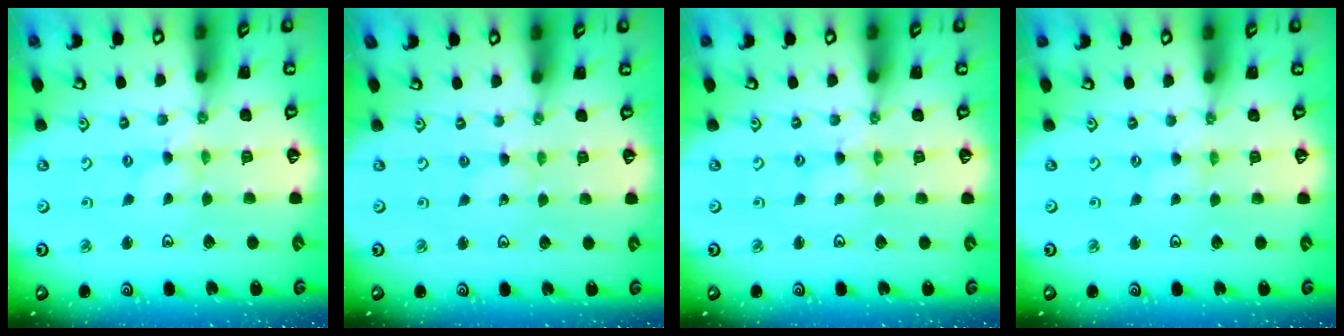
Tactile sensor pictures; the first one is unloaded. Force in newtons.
{"total": 1.0, "press": 1.0, "slide": 0.2}
{"total": 2.3, "press": 2.3, "slide": 0.3}
{"total": 0.0}